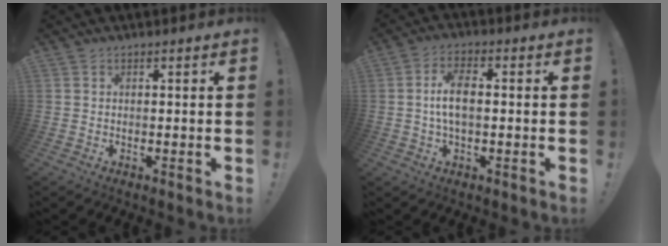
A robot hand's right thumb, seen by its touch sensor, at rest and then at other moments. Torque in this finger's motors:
{"motor_torque": [-0.28, 0.25, 0.49, -0.38, 0.05]}